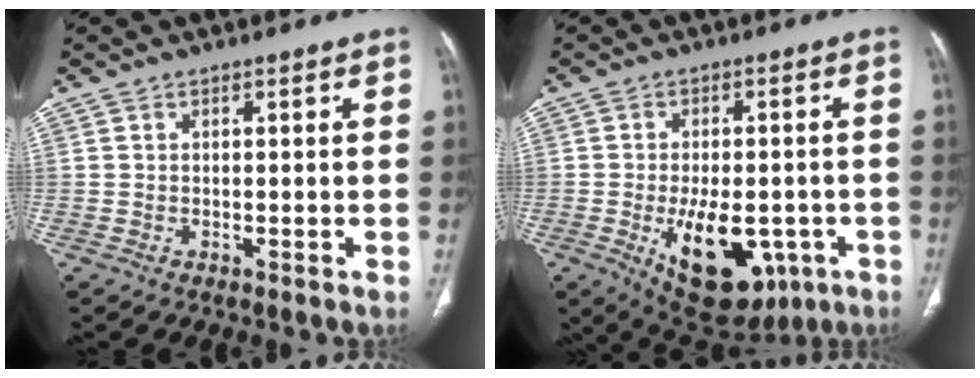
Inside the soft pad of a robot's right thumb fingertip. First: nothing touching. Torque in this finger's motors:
{"motor_torque": [3.50, 1.51, 1.52, -0.68, 0.42]}